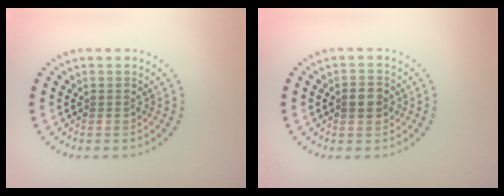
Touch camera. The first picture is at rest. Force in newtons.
{"total": 2.0, "press": 2.0, "slide": 0.1}